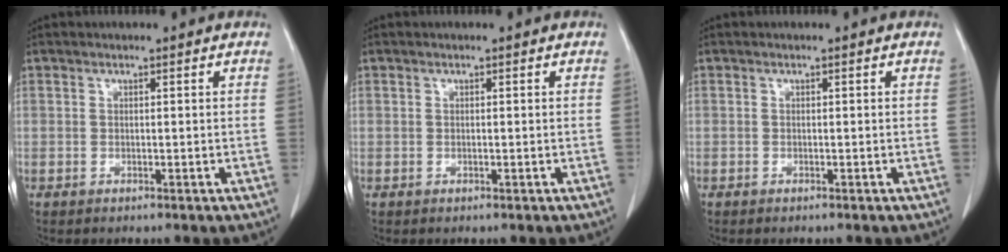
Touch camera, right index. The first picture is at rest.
{"total": 0.0}
{"total": 0.0}